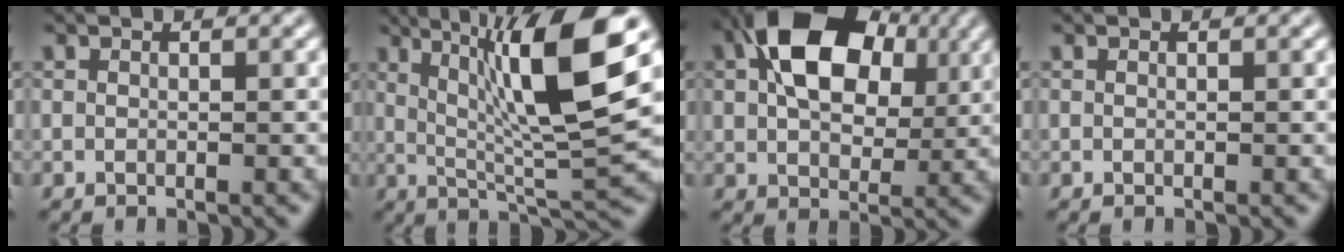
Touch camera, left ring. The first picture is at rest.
{"total": 10.9, "force": [3.3, 2.2, 10.2], "torque": [-0.158, 0.003, 0.063]}
{"total": 11.2, "force": [3.2, 7.3, 7.9], "torque": [-0.134, 0.021, 0.051]}
{"total": 0.0}